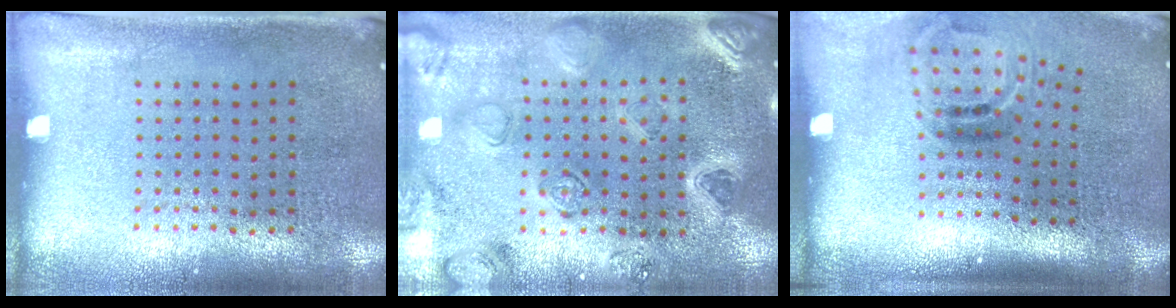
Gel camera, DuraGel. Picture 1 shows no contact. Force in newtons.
{"total": 2.3, "press": 2.3, "slide": 0.2}
{"total": 2.0, "press": 1.3, "slide": 1.6}